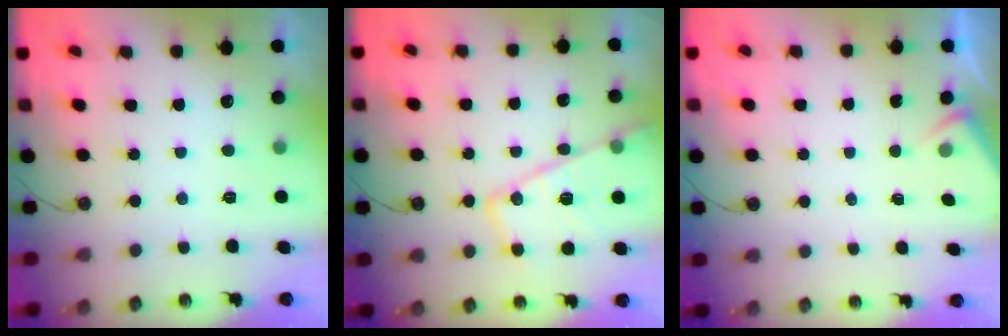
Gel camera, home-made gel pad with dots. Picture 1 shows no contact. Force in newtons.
{"total": 18.1, "press": 18.0, "slide": 1.7}
{"total": 2.6, "press": 2.6, "slide": 0.4}